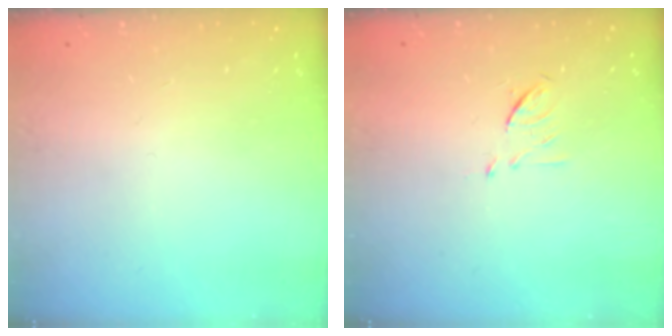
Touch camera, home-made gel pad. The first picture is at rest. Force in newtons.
{"total": 6.6, "press": 6.5, "slide": 0.9}